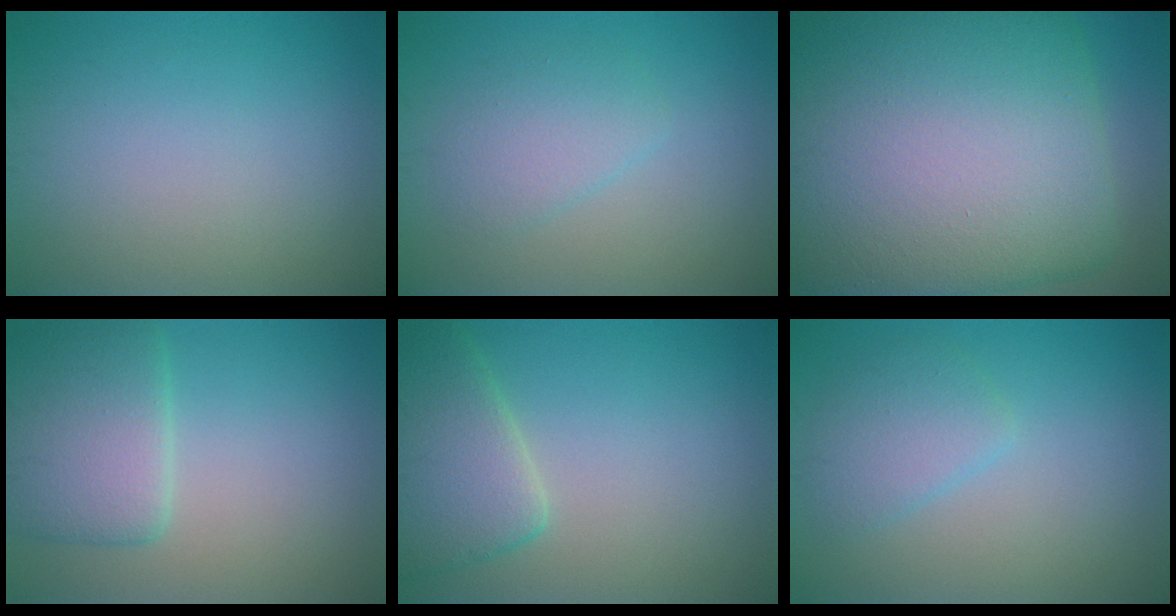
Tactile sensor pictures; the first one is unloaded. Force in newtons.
{"total": 2.4, "press": 2.4, "slide": 0.2}
{"total": 21.4, "press": 21.4, "slide": 0.5}
{"total": 5.4, "press": 5.4, "slide": 0.3}
{"total": 5.3, "press": 5.3, "slide": 0.4}
{"total": 2.7, "press": 2.7, "slide": 0.2}